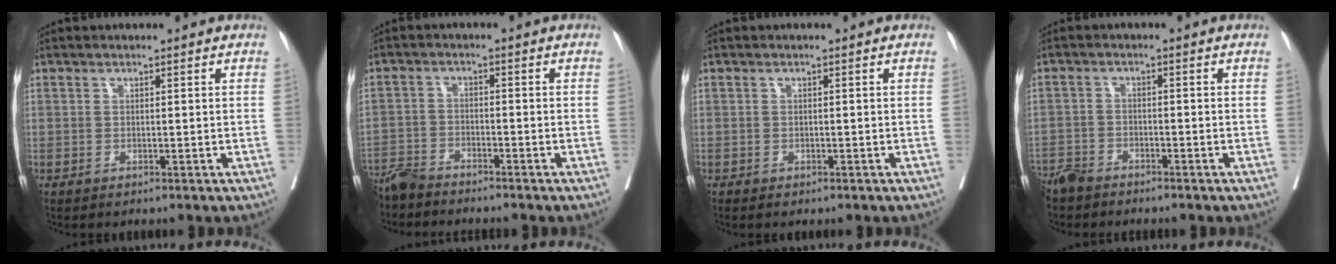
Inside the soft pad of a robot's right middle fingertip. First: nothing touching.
{"total": 5.7, "force": [-5.5, 0.7, 1.3], "torque": [-0.015, -0.016, -0.103]}
{"total": 0.8, "force": [-0.6, 0.4, 0.4], "torque": [-0.007, -0.002, -0.009]}
{"total": 4.1, "force": [-3.8, 1.1, 0.9], "torque": [-0.015, -0.008, -0.076]}